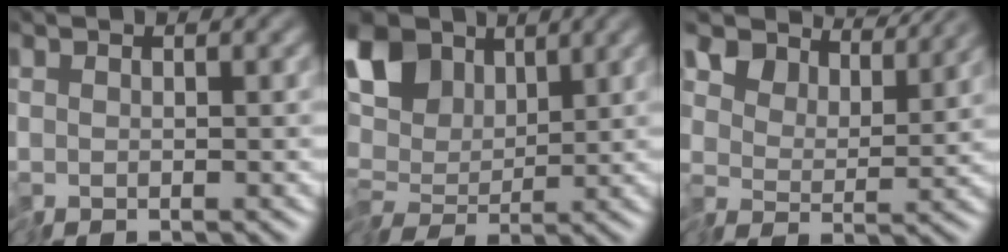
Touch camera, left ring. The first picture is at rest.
{"total": 8.1, "force": [2.2, 5.0, 6.0], "torque": [-0.114, 0.016, 0.022]}
{"total": 5.3, "force": [4.4, 2.4, 1.7], "torque": [-0.038, 0.004, 0.058]}